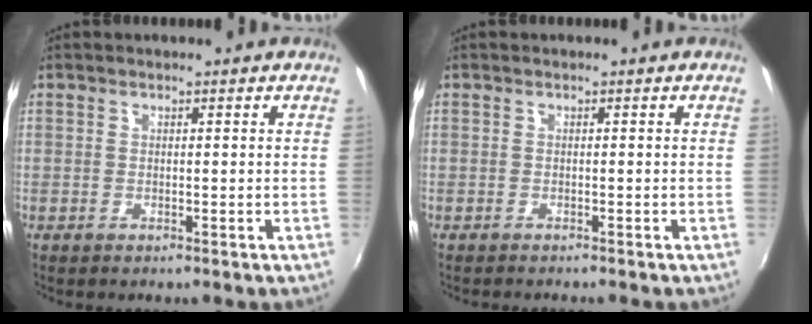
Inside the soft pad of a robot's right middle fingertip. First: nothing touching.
{"total": 0.8, "force": [-0.8, 0.0, 0.1], "torque": [-0.001, -0.005, -0.014]}